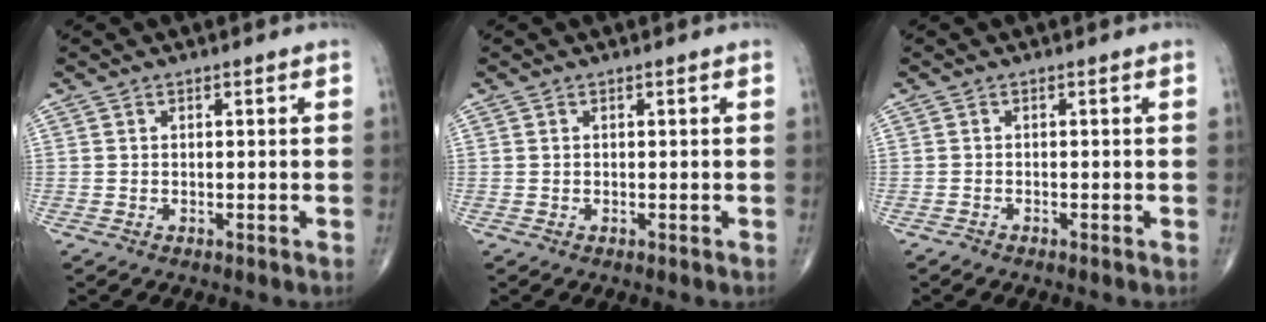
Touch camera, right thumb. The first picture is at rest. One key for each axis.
{"total": 0.0}
{"total": 0.6, "fx": -0.5, "fy": 0.2, "fz": 0.1, "tx": -0.009, "ty": -0.002, "tz": -0.014}